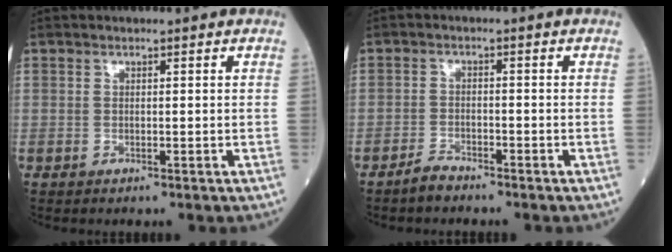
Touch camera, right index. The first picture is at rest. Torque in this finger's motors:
{"motor_torque": [0.32, -0.16, -0.03, 0.00]}